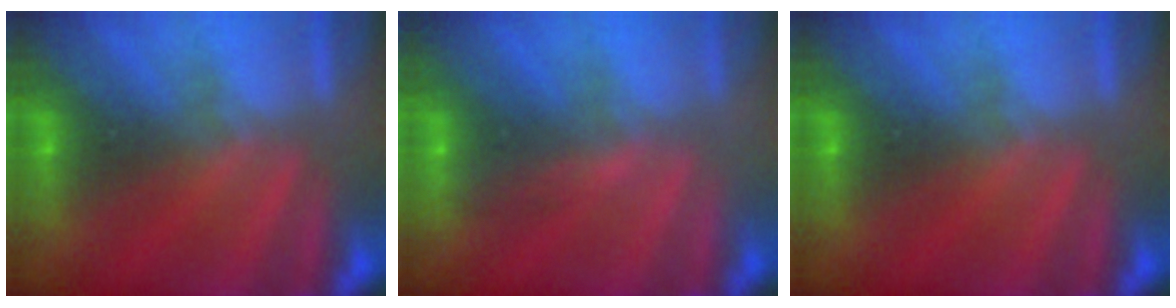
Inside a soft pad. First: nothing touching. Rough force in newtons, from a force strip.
{"total": 2.7}
{"total": 0.0}